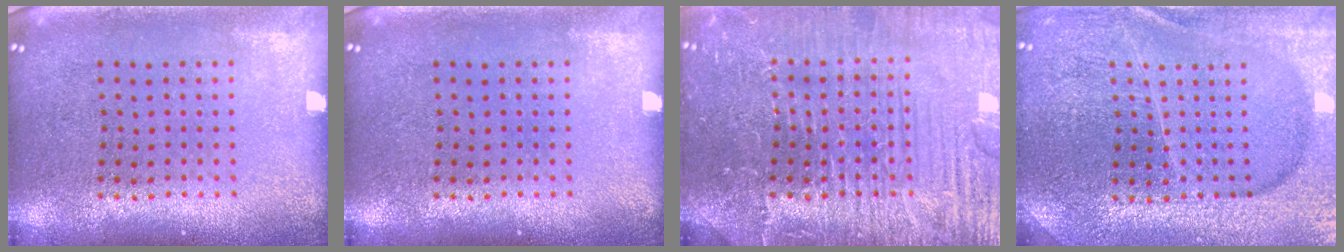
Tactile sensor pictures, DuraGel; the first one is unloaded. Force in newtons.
{"total": 0.0}
{"total": 7.6, "press": 7.6, "slide": 0.9}
{"total": 4.1, "press": 3.9, "slide": 1.1}